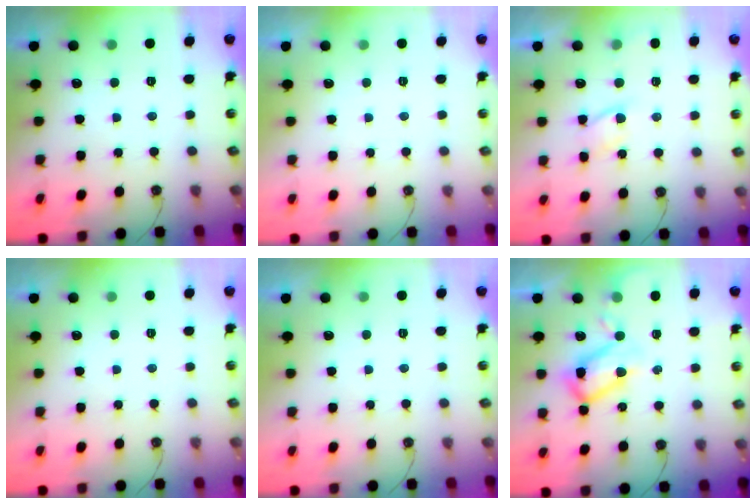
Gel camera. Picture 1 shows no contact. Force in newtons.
{"total": 0.0}
{"total": 4.5, "press": 4.4, "slide": 0.8}
{"total": 0.0}
{"total": 0.0}
{"total": 10.7, "press": 10.6, "slide": 1.5}